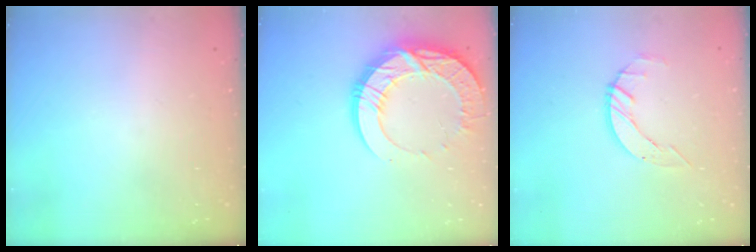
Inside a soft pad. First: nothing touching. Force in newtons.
{"total": 18.8, "press": 18.8, "slide": 1.7}
{"total": 3.4, "press": 3.4, "slide": 0.4}